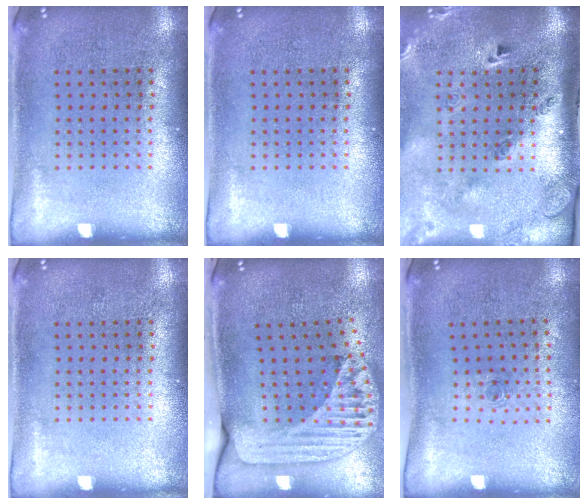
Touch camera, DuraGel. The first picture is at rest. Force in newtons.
{"total": 0.0}
{"total": 3.0, "press": 2.0, "slide": 2.2}
{"total": 0.0}
{"total": 2.5, "press": 1.8, "slide": 1.7}
{"total": 0.7, "press": 0.3, "slide": 0.6}